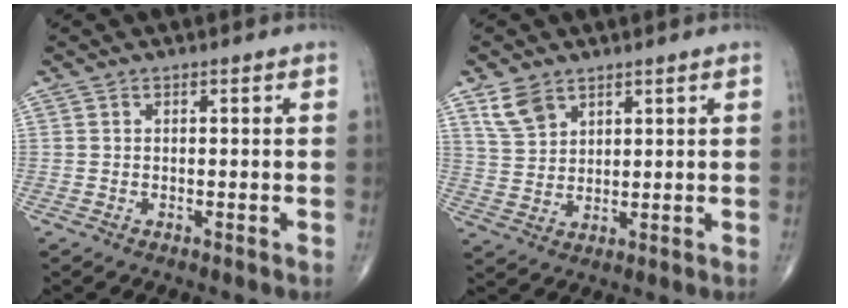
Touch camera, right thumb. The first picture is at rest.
{"total": 5.8, "force": [3.8, 3.6, 2.6], "torque": [-0.040, -0.016, 0.082]}